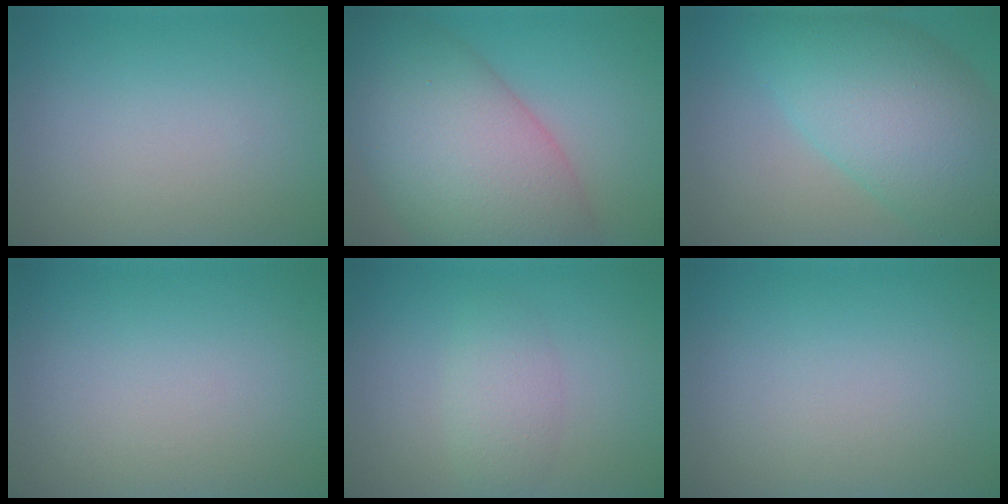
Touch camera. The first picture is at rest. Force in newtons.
{"total": 13.0, "press": 13.0, "slide": 0.6}
{"total": 10.5, "press": 10.5, "slide": 0.4}
{"total": 0.0}
{"total": 2.5, "press": 2.5, "slide": 0.2}
{"total": 0.0}